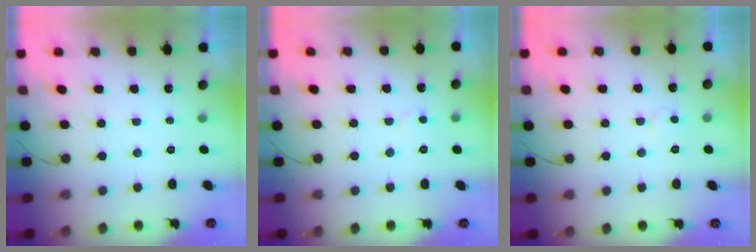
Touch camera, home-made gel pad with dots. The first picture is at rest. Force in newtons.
{"total": 3.7, "press": 3.7, "slide": 0.4}
{"total": 3.1, "press": 3.1, "slide": 0.3}